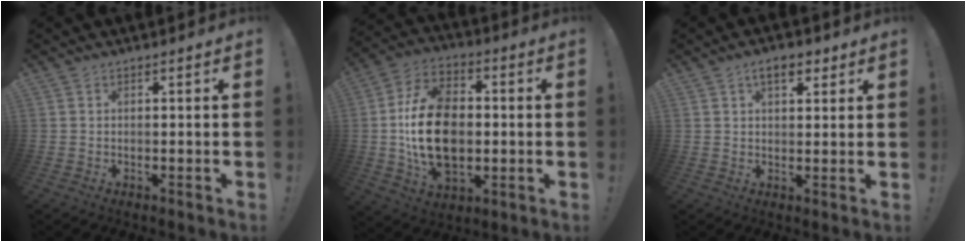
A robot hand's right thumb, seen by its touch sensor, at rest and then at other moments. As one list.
[{"total": 21.4, "force": [-1.3, 15.0, 15.2], "torque": [-0.271, 0.012, -0.016]}, {"total": 5.6, "force": [2.9, 2.9, 3.9], "torque": [-0.056, -0.001, 0.048]}]